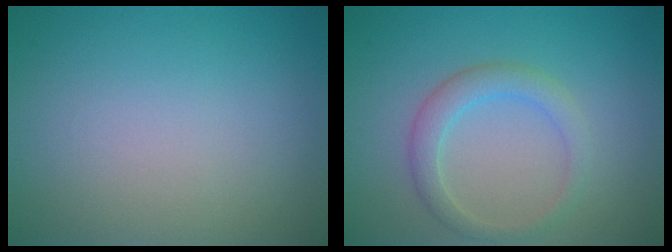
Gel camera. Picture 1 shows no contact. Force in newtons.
{"total": 2.6, "press": 2.5, "slide": 0.2}